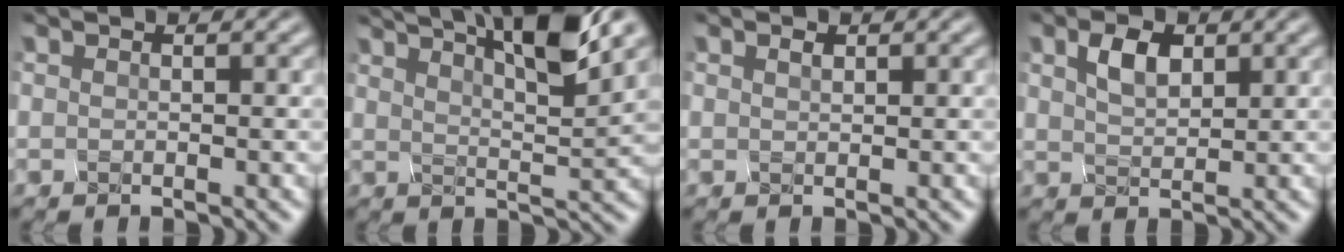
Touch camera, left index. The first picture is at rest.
{"total": 8.3, "force": [5.5, 1.2, 6.1], "torque": [-0.087, 0.020, 0.094]}
{"total": 1.1, "force": [-0.1, -0.5, -1.0], "torque": [0.004, -0.002, 0.018]}
{"total": 0.9, "force": [0.8, 0.4, 0.3], "torque": [-0.028, 0.002, 0.037]}